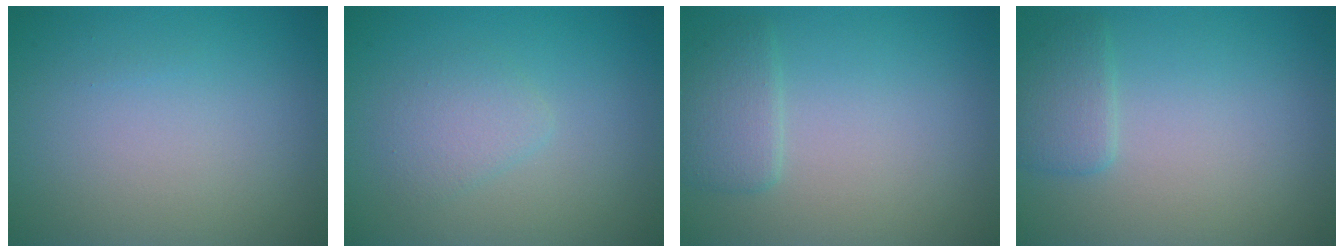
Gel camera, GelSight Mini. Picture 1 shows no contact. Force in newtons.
{"total": 1.9, "press": 1.9, "slide": 0.1}
{"total": 2.0, "press": 2.0, "slide": 0.3}
{"total": 1.9, "press": 1.9, "slide": 0.1}